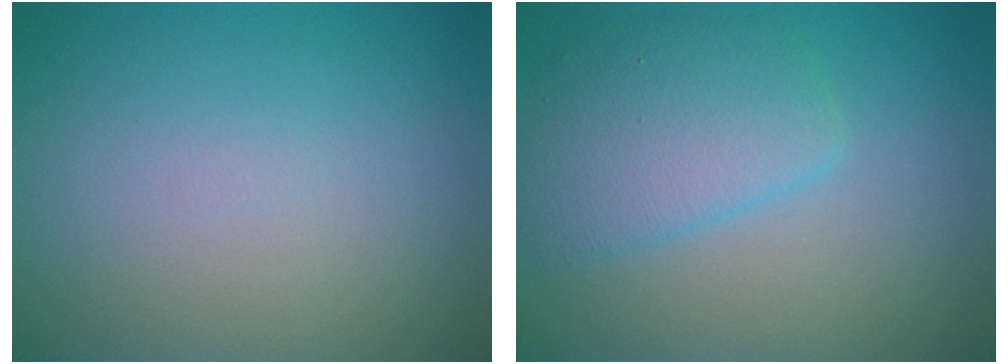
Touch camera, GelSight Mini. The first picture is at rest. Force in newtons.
{"total": 4.1, "press": 4.1, "slide": 0.2}